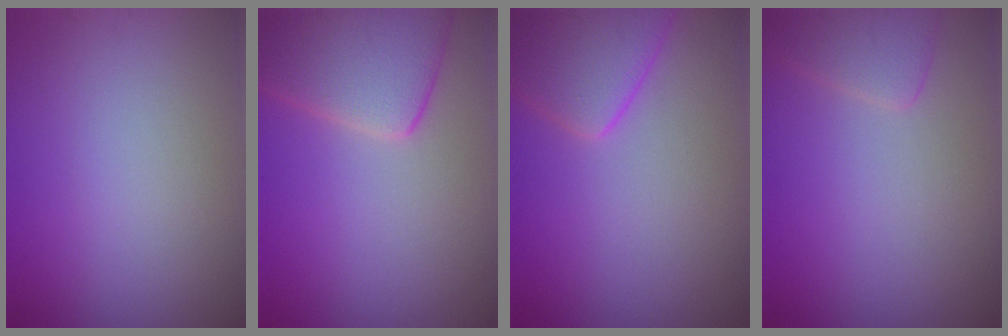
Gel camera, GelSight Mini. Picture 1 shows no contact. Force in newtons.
{"total": 6.9, "press": 6.9, "slide": 0.5}
{"total": 5.0, "press": 5.0, "slide": 0.4}
{"total": 2.1, "press": 2.1, "slide": 0.2}